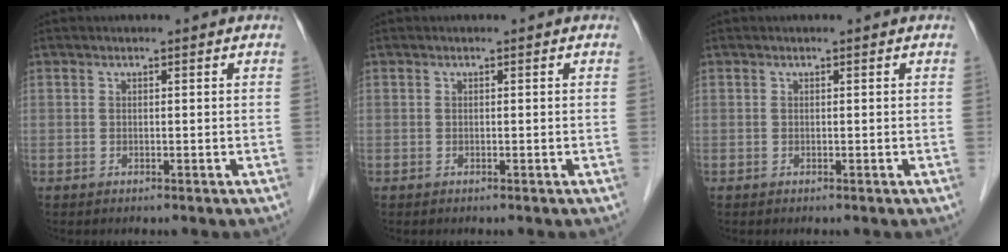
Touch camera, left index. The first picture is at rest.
{"total": 0.0}
{"total": 0.0}